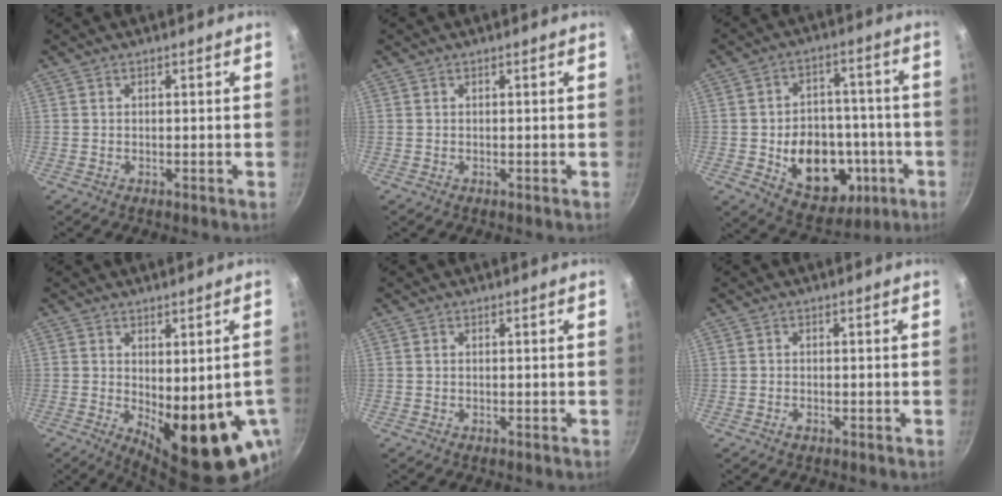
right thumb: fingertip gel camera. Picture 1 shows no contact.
{"total": 0.0}
{"total": 18.4, "force": [-4.6, 13.4, 11.7], "torque": [-0.135, 0.031, -0.049]}
{"total": 14.5, "force": [-2.3, 6.1, 13.0], "torque": [-0.144, -0.024, -0.014]}
{"total": 0.0}
{"total": 1.0, "force": [-0.6, 0.6, 0.5], "torque": [-0.011, 0.001, -0.013]}